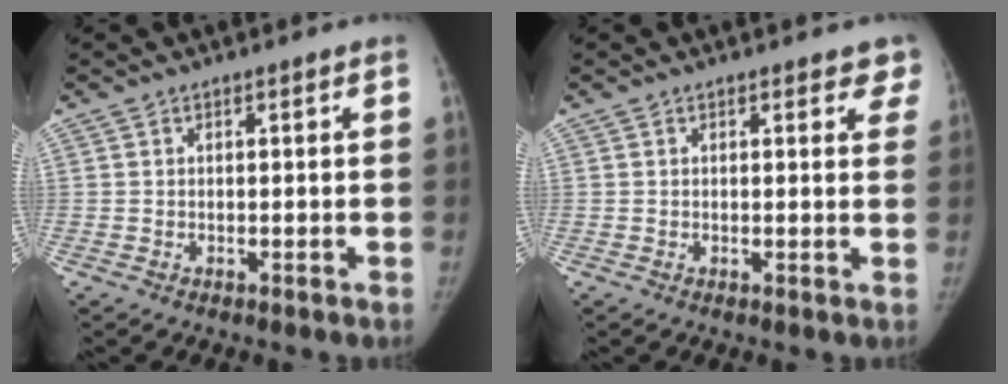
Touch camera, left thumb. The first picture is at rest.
{"total": 3.6, "force": [2.8, 1.6, 1.5], "torque": [0.019, -0.009, 0.020]}